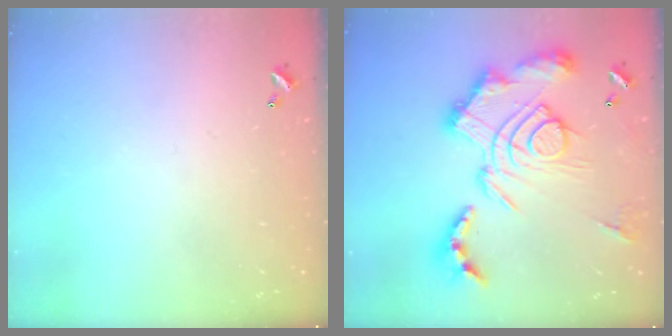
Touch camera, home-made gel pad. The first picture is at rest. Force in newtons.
{"total": 3.6, "press": 2.9, "slide": 2.2}